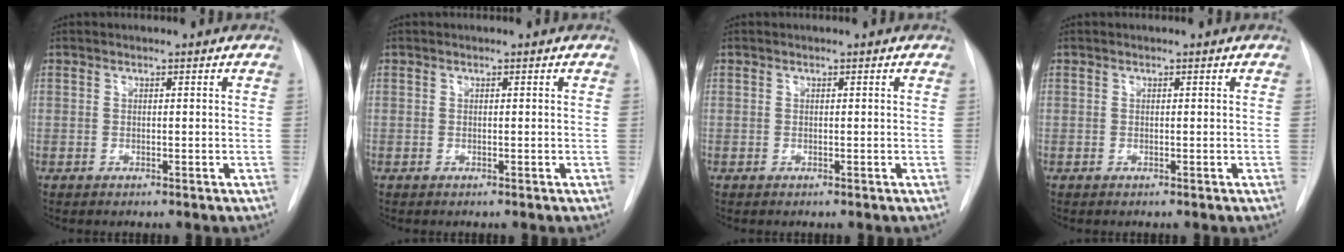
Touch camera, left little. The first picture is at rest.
{"total": 0.0}
{"total": 0.0}
{"total": 0.0}